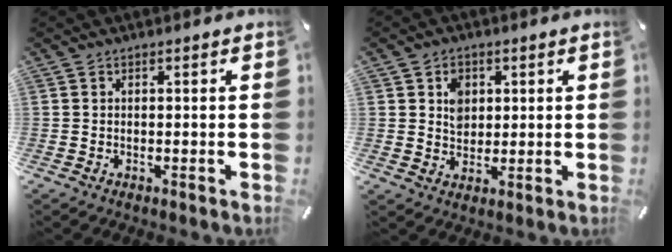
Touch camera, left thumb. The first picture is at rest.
{"total": 5.0, "force": [1.3, 4.3, 2.0], "torque": [-0.026, -0.001, 0.018]}